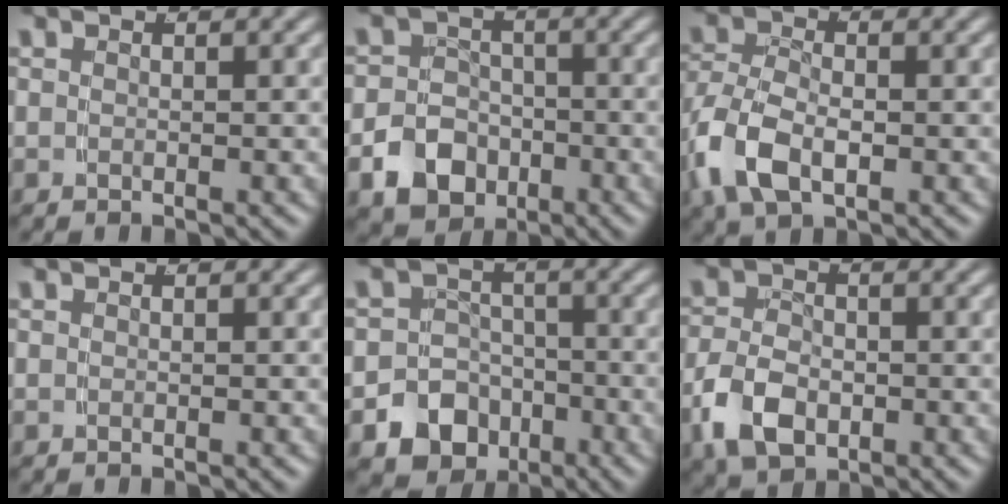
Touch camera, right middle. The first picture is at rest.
{"total": 8.4, "force": [-3.5, 7.2, 2.5], "torque": [-0.039, -0.015, -0.065]}
{"total": 5.8, "force": [-1.4, 4.0, 3.9], "torque": [-0.115, -0.019, -0.012]}
{"total": 0.0}
{"total": 13.7, "force": [-6.3, 11.8, 3.2], "torque": [-0.065, -0.047, -0.110]}
{"total": 4.8, "force": [-1.4, 3.4, 3.1], "torque": [-0.069, -0.009, -0.019]}